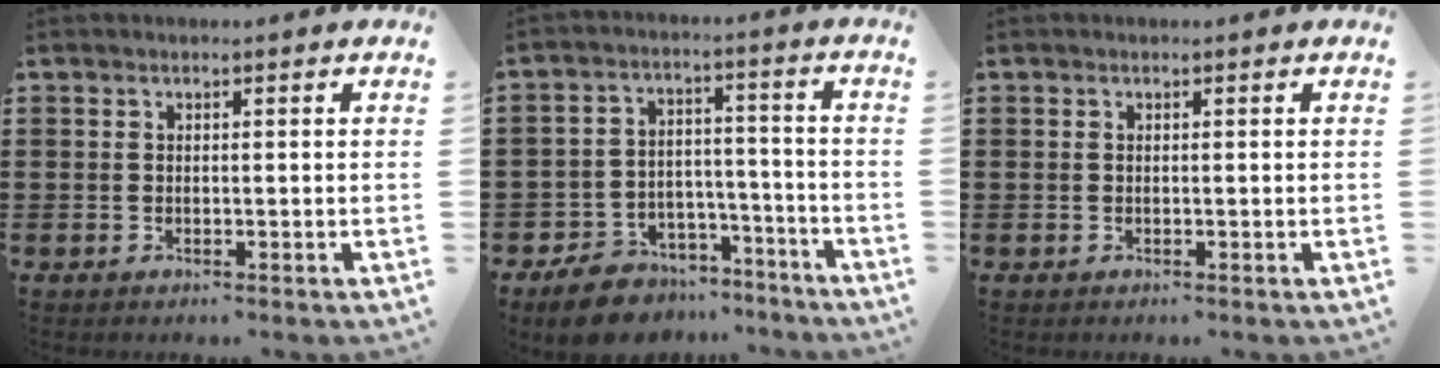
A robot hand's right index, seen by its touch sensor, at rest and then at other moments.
{"total": 8.2, "force": [-7.4, 3.0, 1.7], "torque": [-0.032, 0.033, -0.141]}
{"total": 0.0}